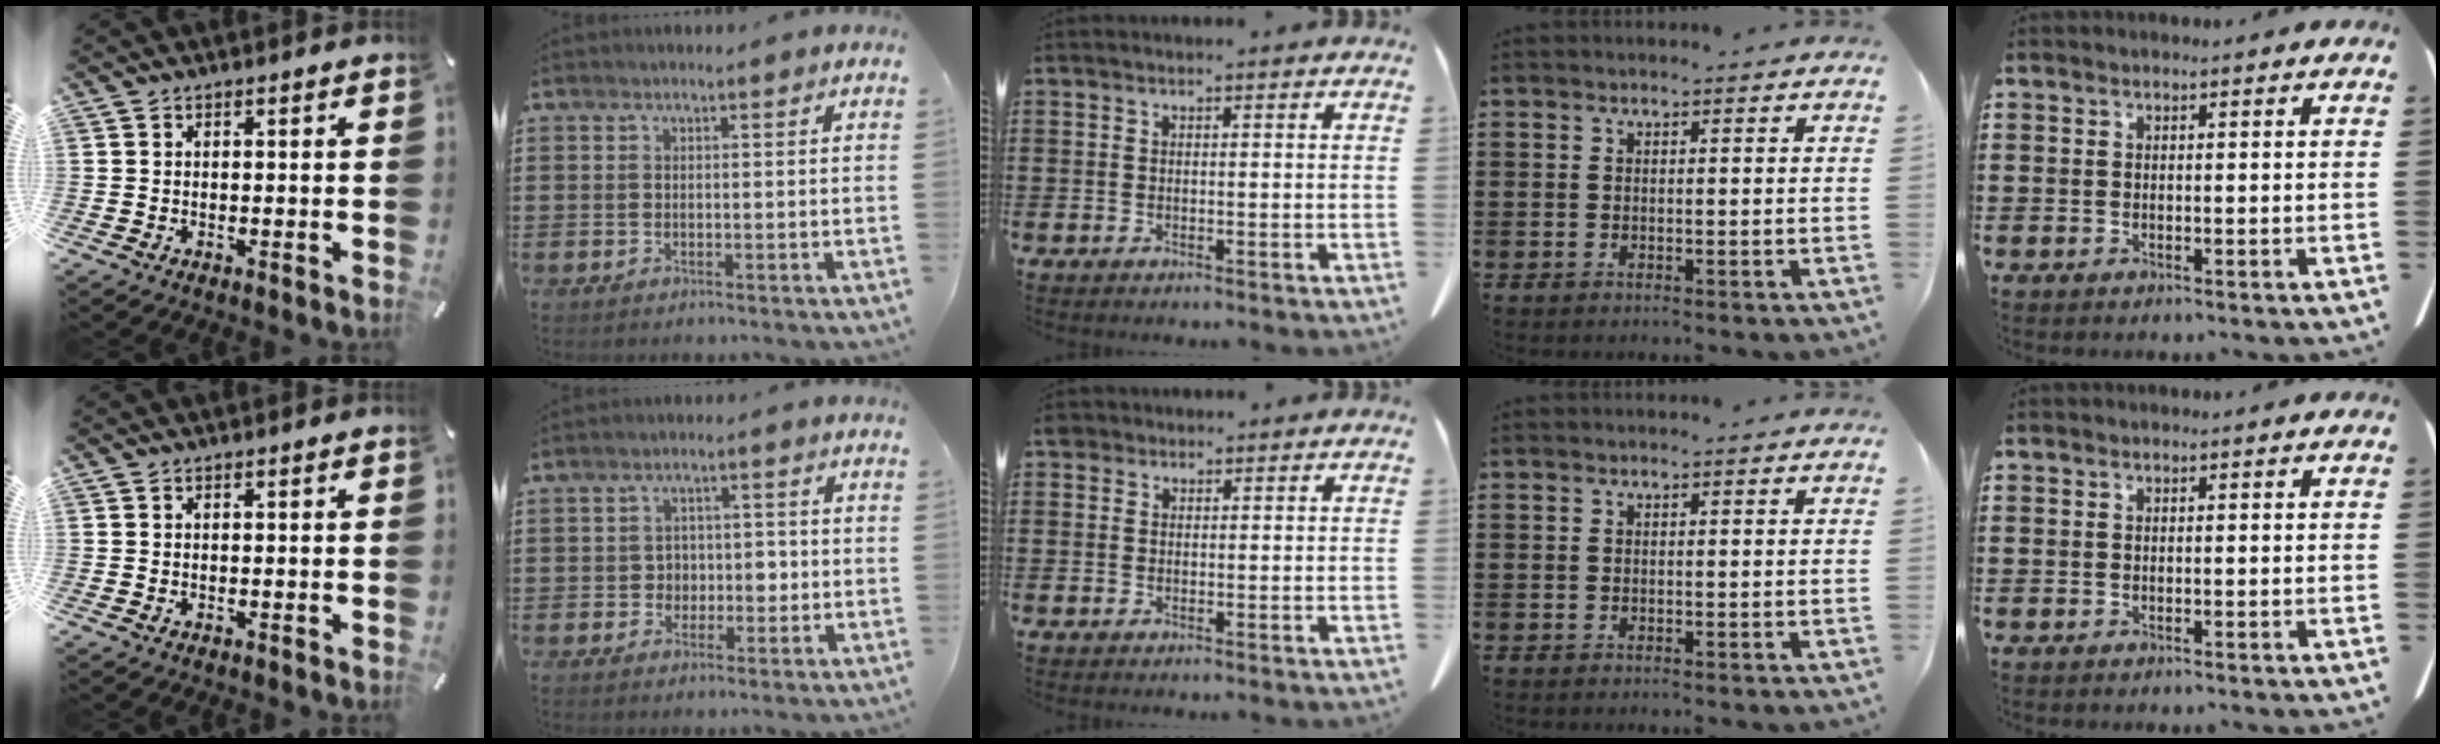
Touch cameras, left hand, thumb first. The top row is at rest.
{"index": {"total": 3.4, "force": [-0.3, 3.0, 1.7], "torque": [-0.028, 0.001, -0.014]}, "middle": {"total": 1.3, "force": [0.9, 0.9, 0.3], "torque": [-0.010, 0.005, 0.017]}}